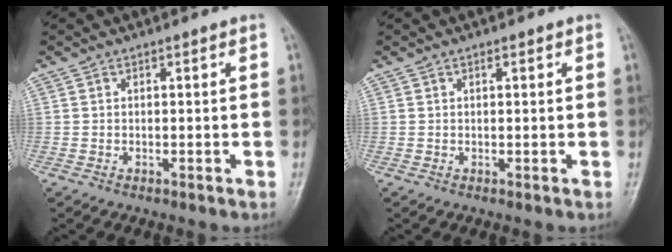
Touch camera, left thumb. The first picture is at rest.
{"total": 0.6, "force": [0.3, 0.4, 0.4], "torque": [-0.002, -0.001, 0.003]}